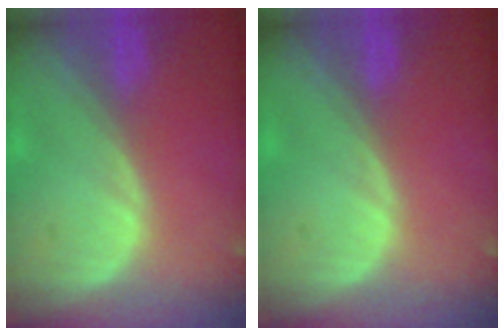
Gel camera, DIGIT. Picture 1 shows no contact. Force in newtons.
{"total": 0.0}